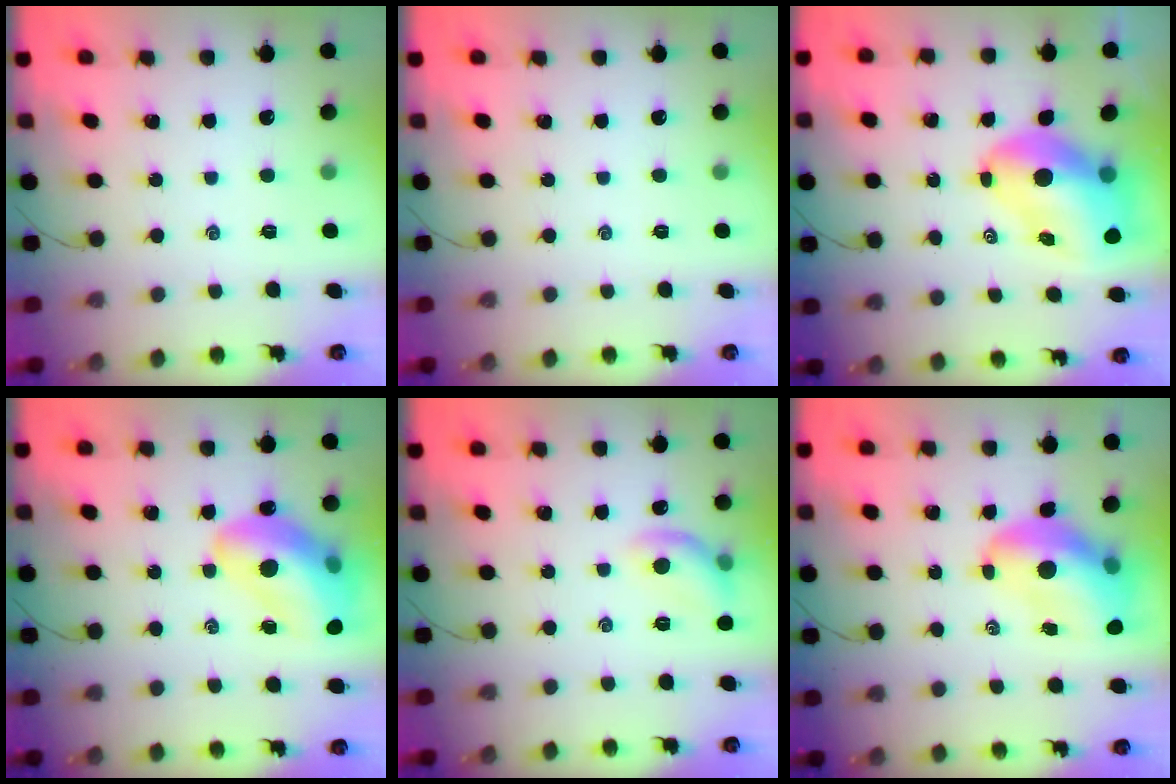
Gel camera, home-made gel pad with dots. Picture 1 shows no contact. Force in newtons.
{"total": 0.0}
{"total": 11.9, "press": 11.4, "slide": 3.3}
{"total": 20.5, "press": 19.9, "slide": 5.1}
{"total": 9.8, "press": 9.8, "slide": 0.2}
{"total": 13.9, "press": 13.3, "slide": 4.1}